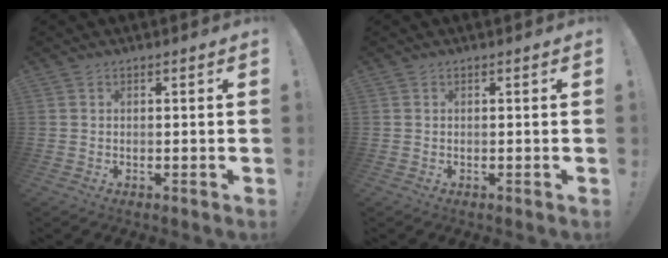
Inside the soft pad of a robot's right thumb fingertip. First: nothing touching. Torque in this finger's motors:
{"motor_torque": [-0.11, 0.10, -0.08, 0.07, 0.00]}